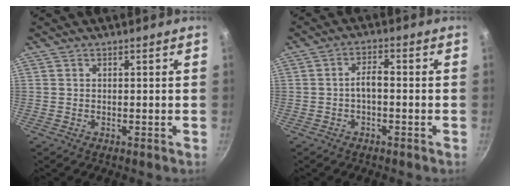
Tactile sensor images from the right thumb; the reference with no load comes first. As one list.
[{"total": 3.2, "force": [-0.7, 1.4, 2.7], "torque": [-0.046, 0.018, -0.016]}]